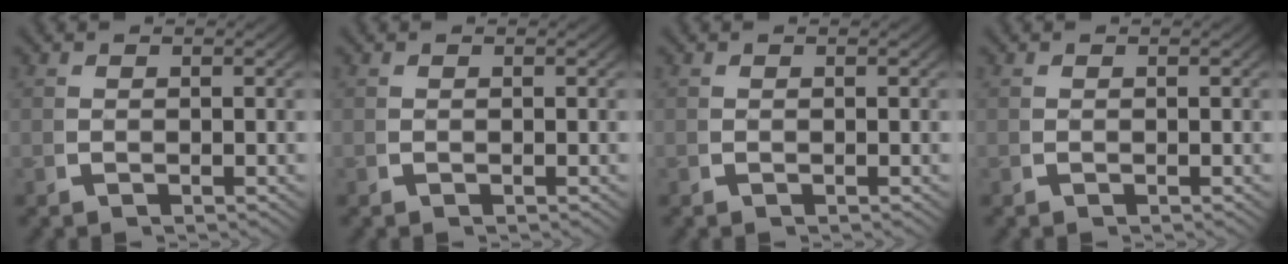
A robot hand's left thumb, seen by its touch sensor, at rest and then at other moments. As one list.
[{"total": 0.0}, {"total": 0.0}, {"total": 0.0}]